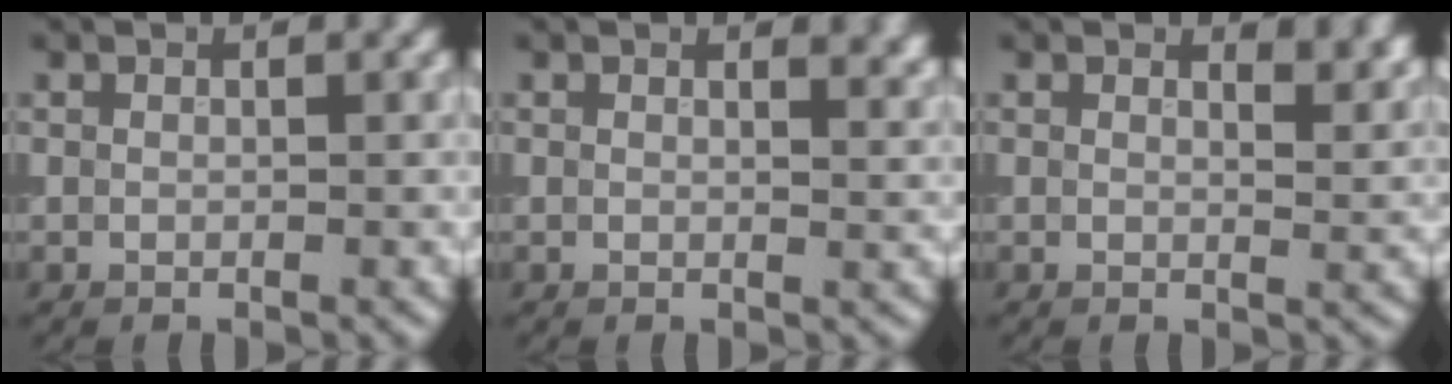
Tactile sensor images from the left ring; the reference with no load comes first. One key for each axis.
{"total": 2.0, "fx": 1.4, "fy": 0.8, "fz": 1.1, "tx": -0.004, "ty": 0.000, "tz": 0.021}
{"total": 2.7, "fx": 1.8, "fy": 1.1, "fz": 1.6, "tx": -0.014, "ty": -0.001, "tz": 0.024}